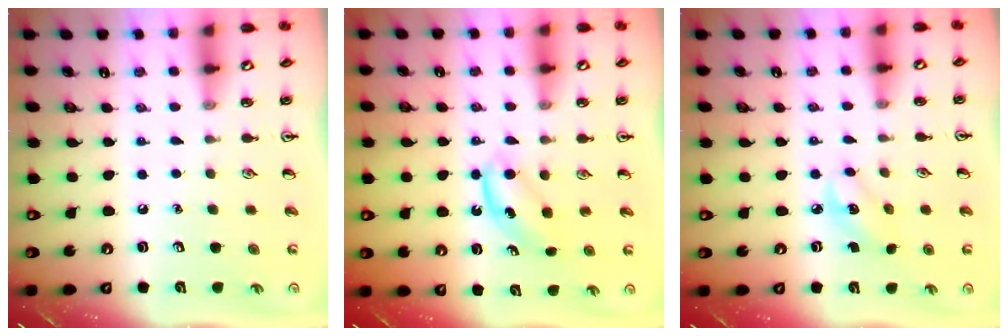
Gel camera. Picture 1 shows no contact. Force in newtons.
{"total": 5.0, "press": 4.9, "slide": 1.1}
{"total": 2.8, "press": 2.7, "slide": 0.8}